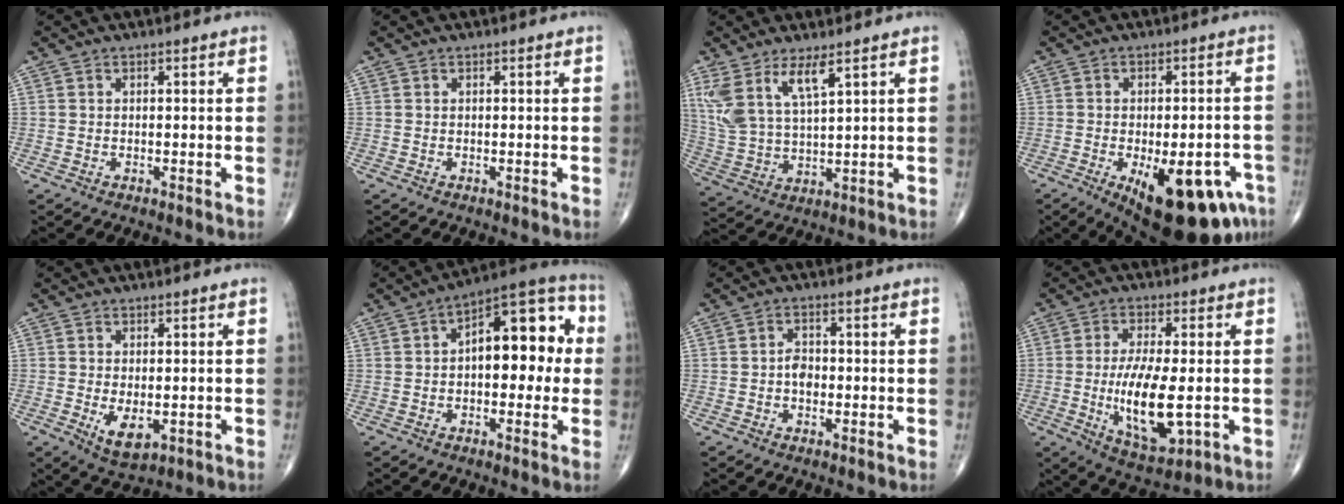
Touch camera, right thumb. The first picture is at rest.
{"total": 0.0}
{"total": 10.2, "force": [5.7, 3.2, 7.8], "torque": [-0.175, -0.023, 0.125]}
{"total": 18.9, "force": [-8.6, 7.8, 14.9], "torque": [-0.146, 0.012, -0.102]}
{"total": 5.2, "force": [-1.1, 2.7, 4.3], "torque": [-0.069, -0.013, -0.009]}
{"total": 15.7, "force": [1.3, 8.0, 13.4], "torque": [-0.149, 0.039, 0.010]}
{"total": 2.8, "force": [-0.5, 2.0, 1.9], "torque": [-0.021, 0.009, -0.014]}
{"total": 13.3, "force": [-1.9, 5.0, 12.2], "torque": [-0.213, -0.015, -0.023]}